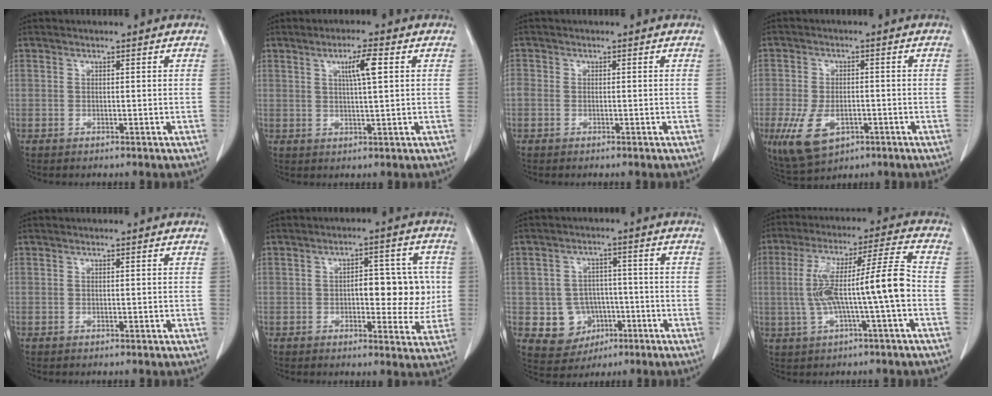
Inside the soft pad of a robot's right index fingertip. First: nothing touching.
{"total": 4.7, "force": [1.6, 0.1, 4.4], "torque": [-0.074, 0.001, 0.026]}
{"total": 1.4, "force": [-0.2, 1.1, 0.8], "torque": [-0.026, 0.008, -0.006]}
{"total": 8.6, "force": [-3.4, 5.0, 6.1], "torque": [-0.121, -0.006, -0.045]}
{"total": 0.0}
{"total": 8.8, "force": [0.0, 4.1, 7.8], "torque": [-0.092, 0.019, 0.006]}
{"total": 7.4, "force": [-1.9, 6.9, 1.9], "torque": [-0.033, 0.017, -0.016]}
{"total": 12.5, "force": [-1.5, 0.2, 12.4], "torque": [-0.229, 0.029, -0.027]}